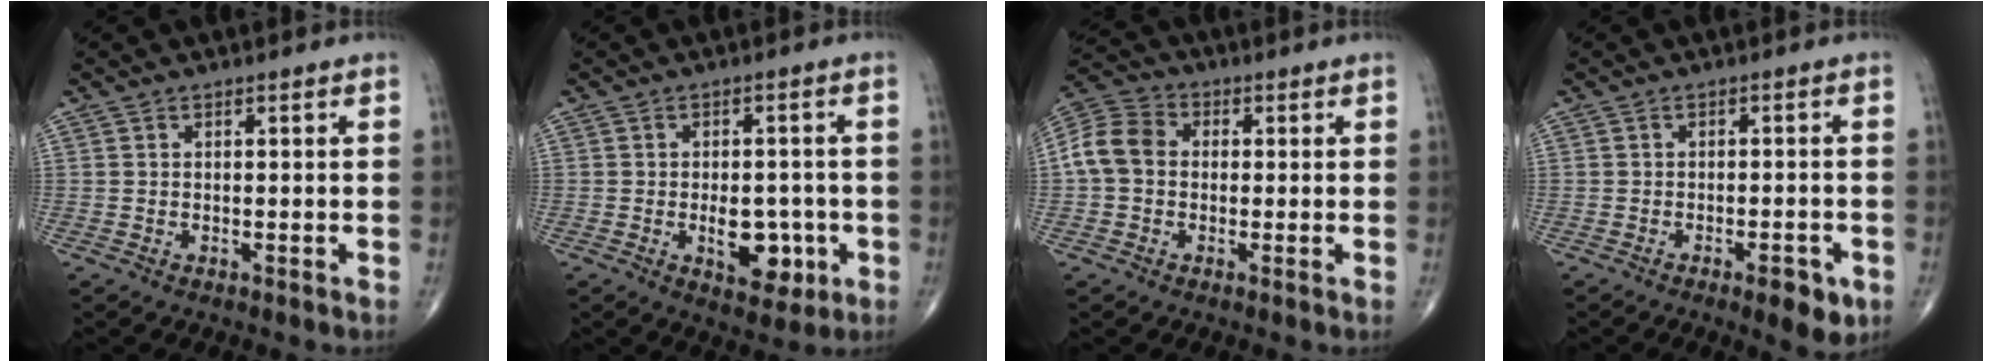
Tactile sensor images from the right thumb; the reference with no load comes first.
{"total": 8.1, "force": [-2.1, 4.6, 6.3], "torque": [-0.063, 0.005, -0.019]}
{"total": 8.7, "force": [-0.1, 6.9, 5.2], "torque": [-0.097, 0.028, -0.013]}
{"total": 5.4, "force": [-2.6, 1.9, 4.3], "torque": [-0.051, 0.004, -0.031]}